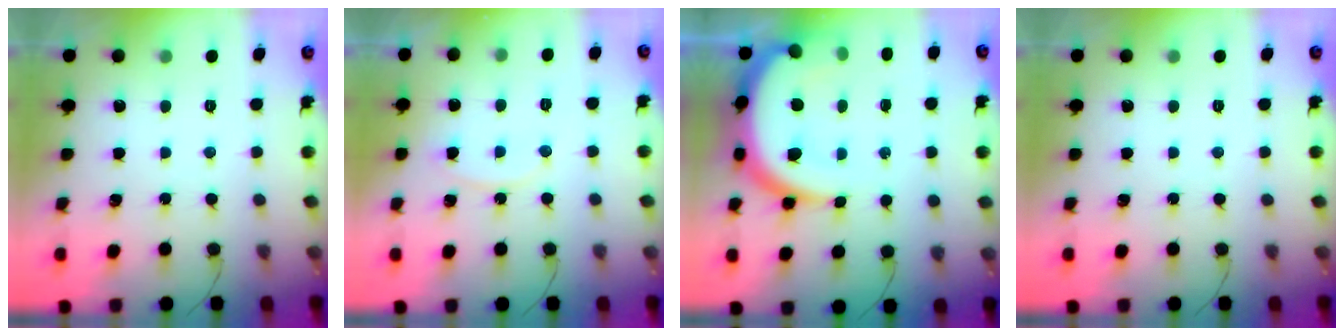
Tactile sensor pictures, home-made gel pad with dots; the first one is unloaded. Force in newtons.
{"total": 6.1, "press": 6.1, "slide": 0.5}
{"total": 14.9, "press": 14.8, "slide": 1.8}
{"total": 0.0}